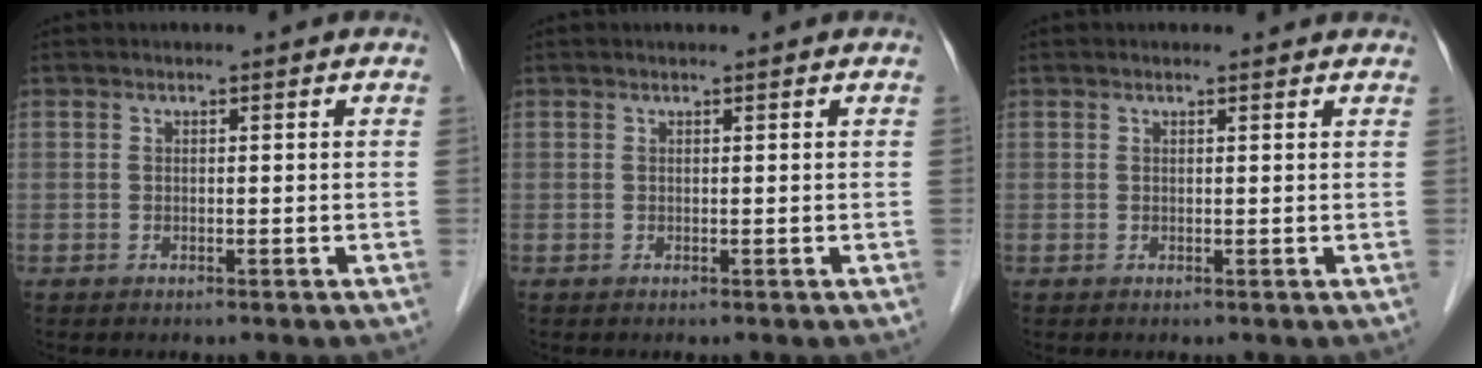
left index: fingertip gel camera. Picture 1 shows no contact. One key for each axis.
{"total": 0.0}
{"total": 1.8, "fx": 1.6, "fy": 0.4, "fz": 0.6, "tx": -0.014, "ty": 0.009, "tz": 0.012}